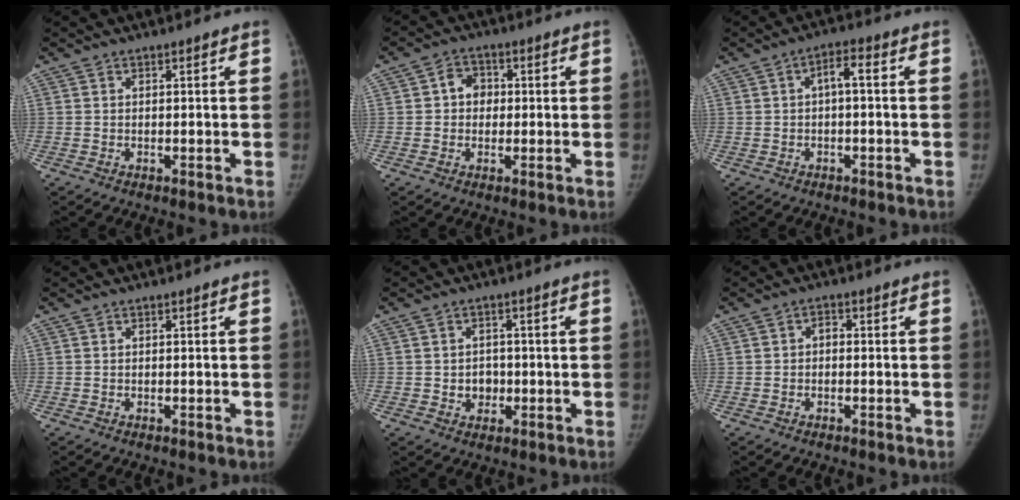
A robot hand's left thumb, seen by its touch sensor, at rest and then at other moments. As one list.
[{"total": 5.0, "force": [0.3, 4.3, 2.5], "torque": [-0.012, 0.010, -0.002]}, {"total": 3.4, "force": [-0.2, 1.4, 3.1], "torque": [-0.047, 0.020, -0.009]}, {"total": 0.0}, {"total": 4.0, "force": [-0.7, 3.5, 1.8], "torque": [-0.003, 0.007, -0.008]}, {"total": 1.8, "force": [-0.3, 1.4, 1.0], "torque": [-0.006, 0.009, -0.011]}]